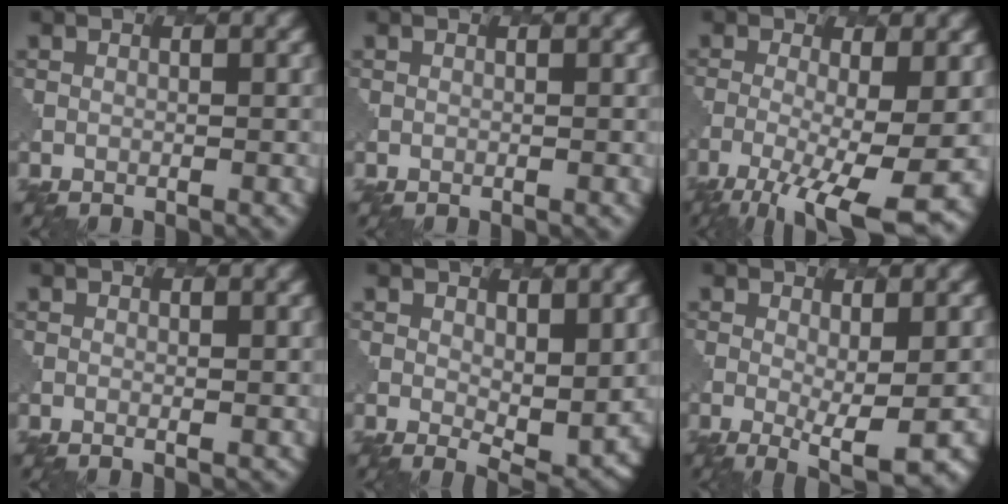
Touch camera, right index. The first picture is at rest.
{"total": 0.0}
{"total": 10.3, "force": [-4.6, 3.1, 8.7], "torque": [-0.158, -0.023, -0.072]}
{"total": 0.6, "force": [0.2, 0.1, 0.6], "torque": [-0.011, -0.005, 0.004]}
{"total": 3.8, "force": [1.2, 1.8, 3.2], "torque": [-0.050, -0.015, 0.026]}
{"total": 4.1, "force": [-0.5, 0.8, 4.0], "torque": [-0.065, -0.018, -0.003]}